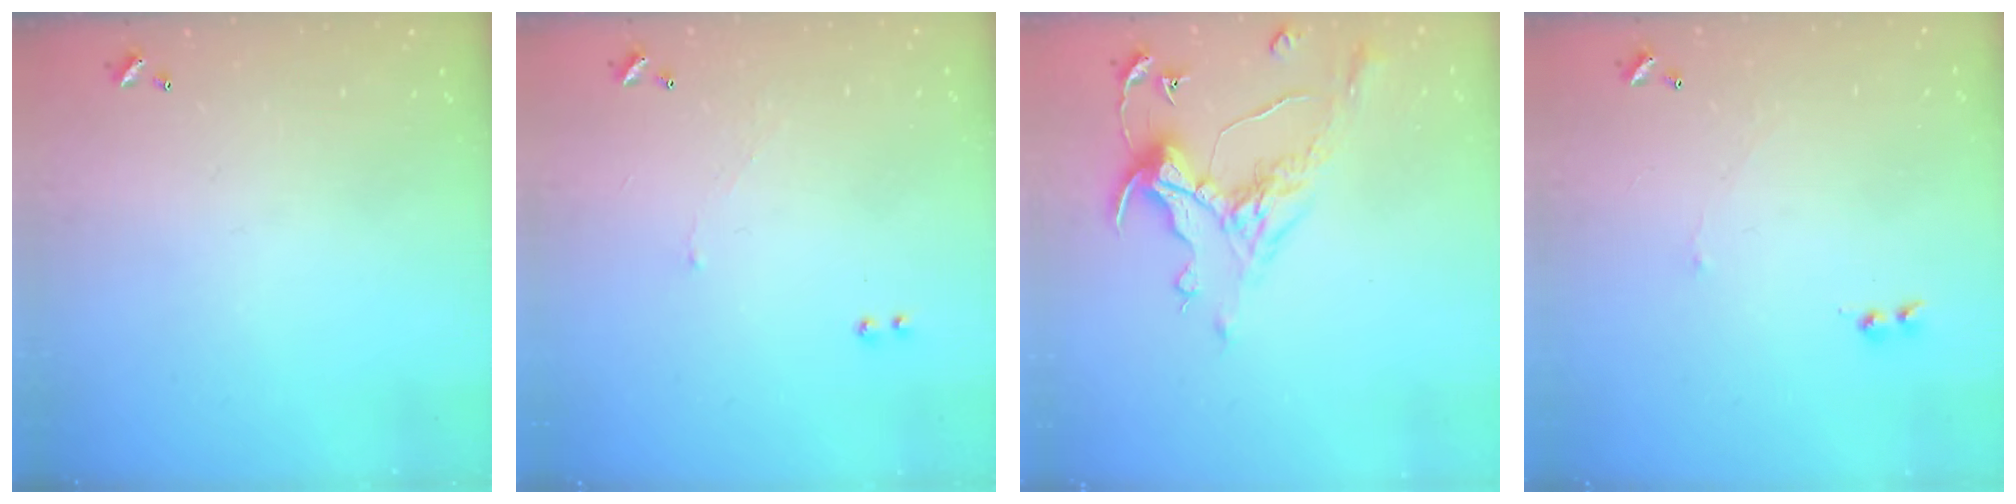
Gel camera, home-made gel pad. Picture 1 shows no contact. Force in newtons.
{"total": 2.0, "press": 1.9, "slide": 0.7}
{"total": 1.0, "press": 0.2, "slide": 1.0}
{"total": 1.5, "press": 1.5, "slide": 0.5}